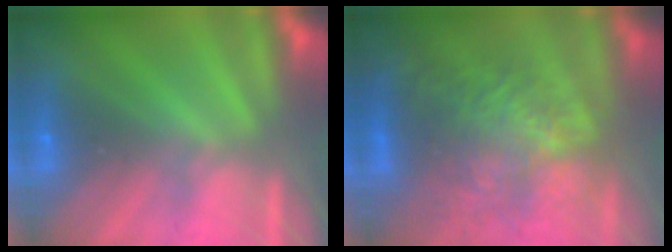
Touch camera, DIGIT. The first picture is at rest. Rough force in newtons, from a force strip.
{"total": 7.7}